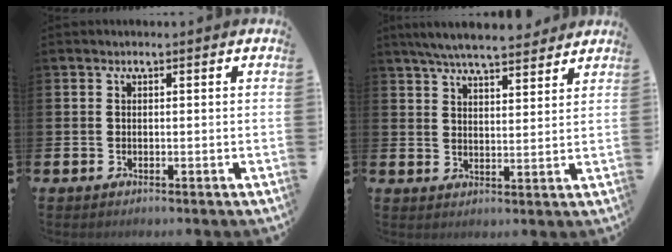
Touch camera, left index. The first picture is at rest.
{"total": 6.3, "force": [6.0, 0.9, 1.8], "torque": [-0.051, -0.024, 0.109]}